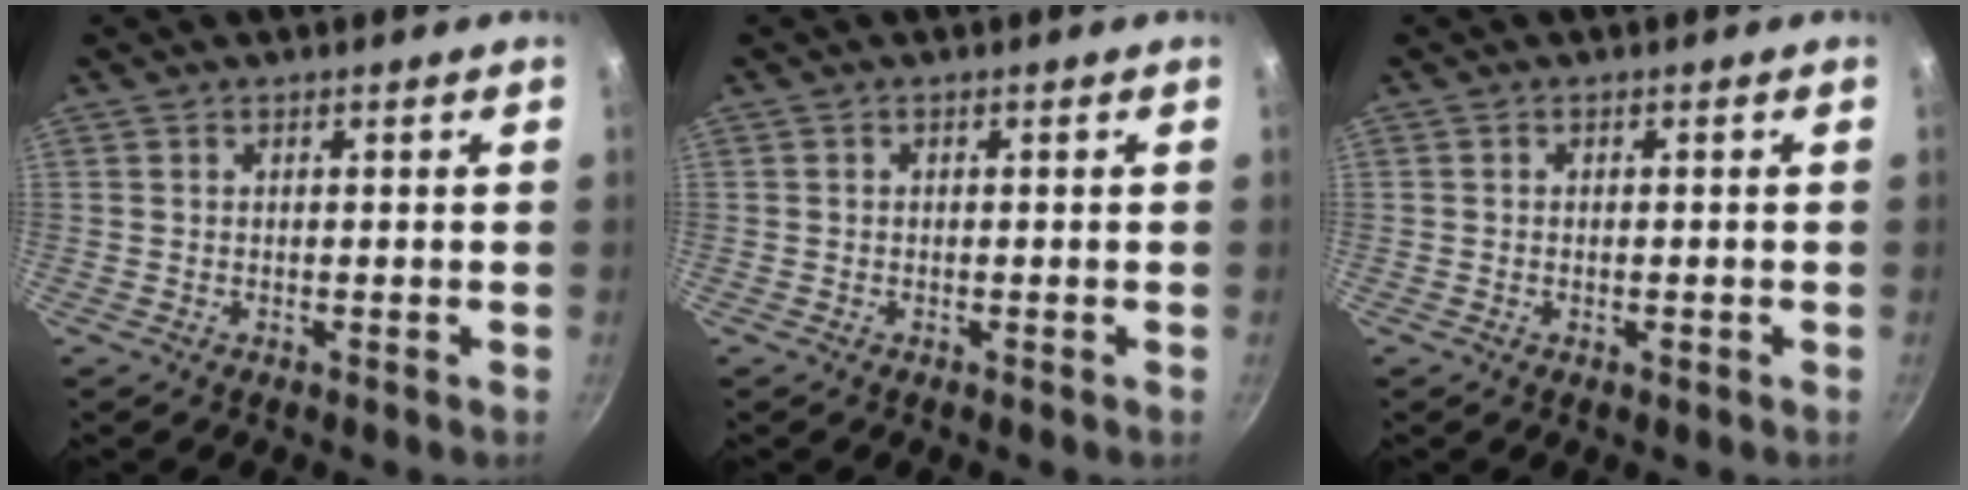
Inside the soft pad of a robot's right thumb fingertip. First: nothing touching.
{"total": 0.0}
{"total": 1.1, "force": [-0.4, 0.5, 0.9], "torque": [-0.016, 0.002, -0.008]}